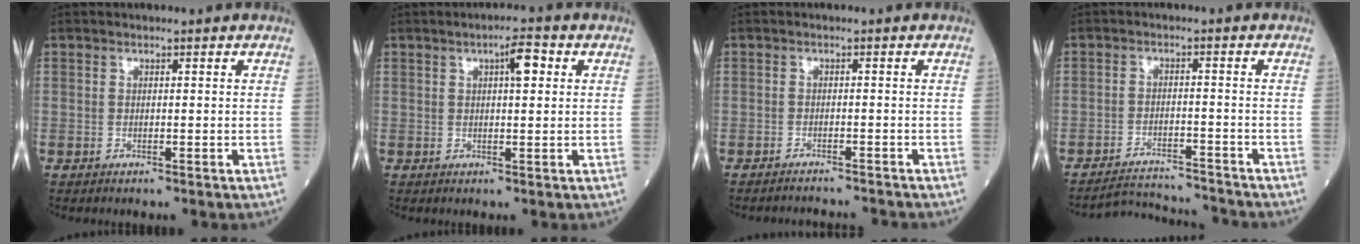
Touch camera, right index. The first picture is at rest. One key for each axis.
{"total": 3.6, "fx": 1.2, "fy": 0.8, "fz": 3.3, "tx": -0.053, "ty": 0.008, "tz": 0.017}
{"total": 4.6, "fx": -4.6, "fy": 0.0, "fz": 0.2, "tx": 0.000, "ty": -0.003, "tz": -0.058}
{"total": 7.7, "fx": -7.6, "fy": -0.3, "fz": -0.1, "tx": -0.004, "ty": 0.006, "tz": -0.122}